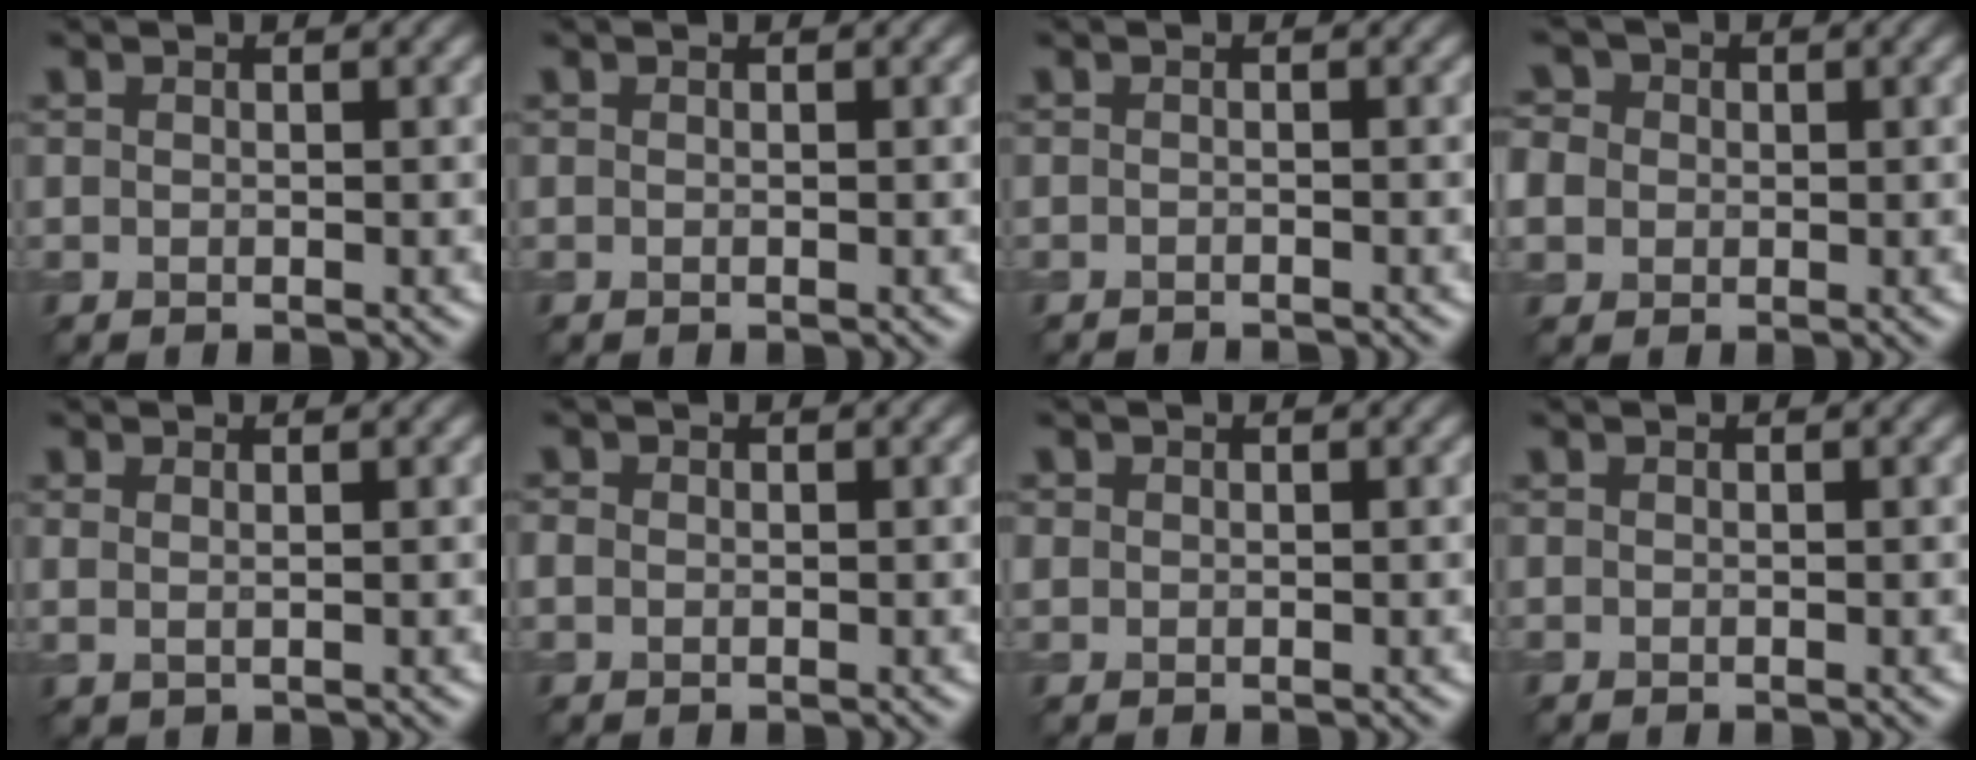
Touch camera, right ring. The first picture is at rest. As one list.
[{"total": 0.0}, {"total": 1.4, "force": [-1.4, 0.2, 0.4], "torque": [0.005, -0.007, -0.022]}, {"total": 5.9, "force": [0.7, 5.3, 2.6], "torque": [-0.063, 0.027, -0.015]}, {"total": 1.1, "force": [0.5, 0.3, 0.8], "torque": [-0.016, -0.003, 0.008]}, {"total": 0.9, "force": [0.0, 0.8, 0.4], "torque": [-0.007, 0.000, -0.002]}, {"total": 0.7, "force": [0.3, 0.6, 0.1], "torque": [0.001, -0.001, 0.006]}, {"total": 0.0}]